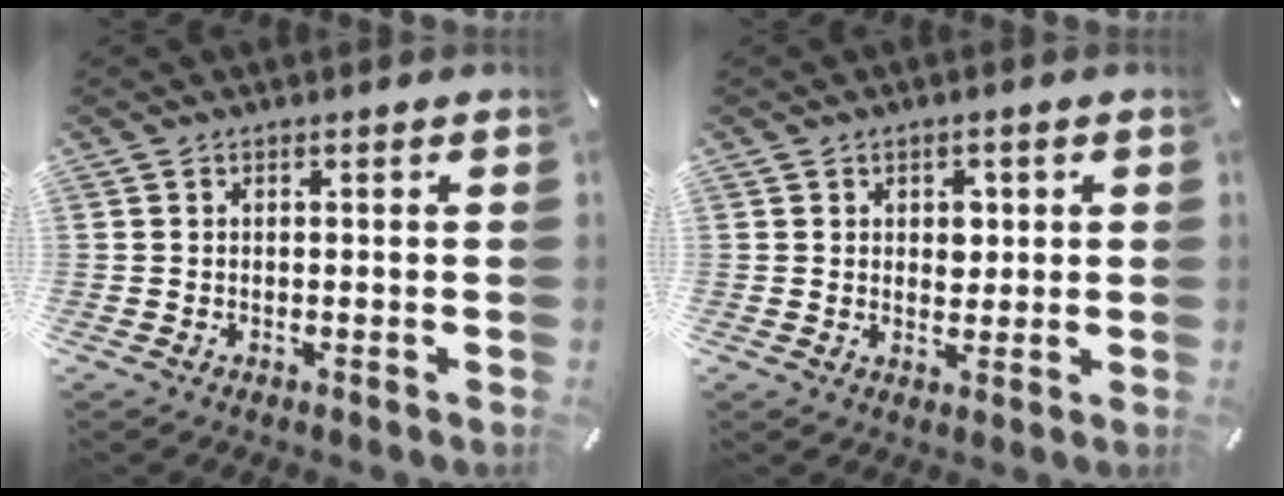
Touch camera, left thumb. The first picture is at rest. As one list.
[{"total": 3.7, "force": [0.8, 3.0, 1.9], "torque": [-0.011, -0.006, 0.006]}]